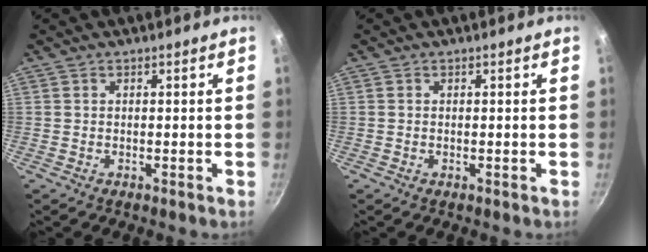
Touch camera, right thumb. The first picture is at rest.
{"total": 0.0}